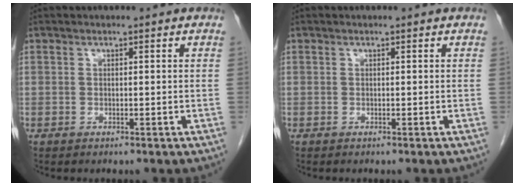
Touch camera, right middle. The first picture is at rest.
{"total": 0.0}